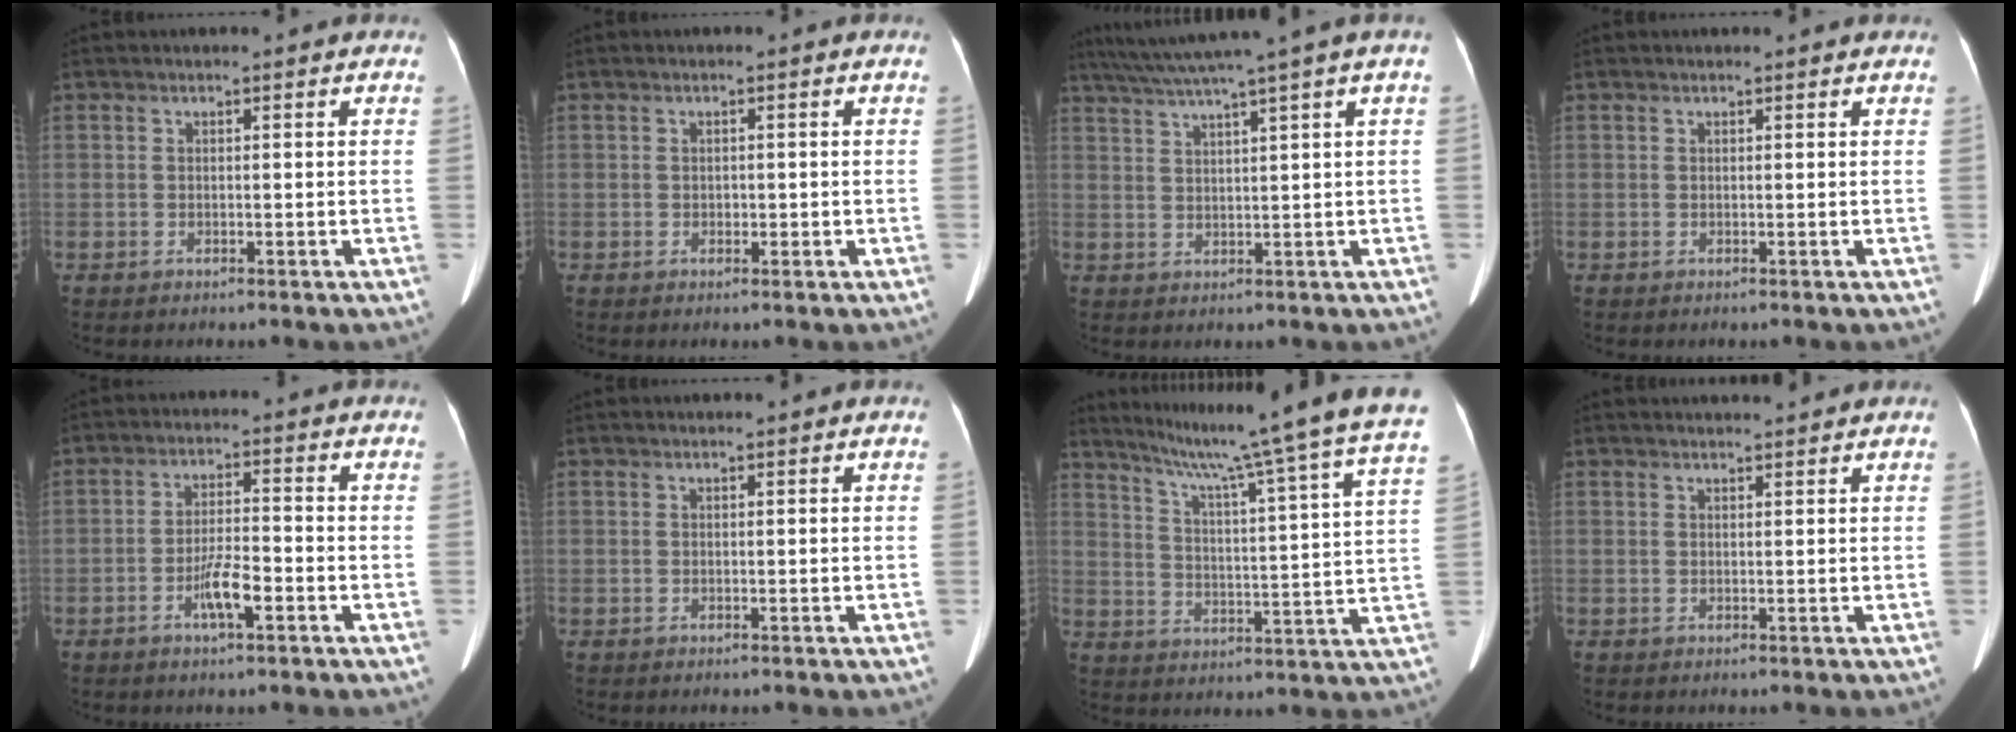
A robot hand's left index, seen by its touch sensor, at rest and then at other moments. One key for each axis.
{"total": 1.1, "fx": -0.3, "fy": 0.8, "fz": 0.7, "tx": -0.014, "ty": 0.000, "tz": -0.001}
{"total": 9.1, "fx": 6.8, "fy": -2.4, "fz": 5.6, "tx": -0.091, "ty": 0.021, "tz": 0.102}
{"total": 0.8, "fx": 0.7, "fy": 0.1, "fz": 0.2, "tx": -0.009, "ty": 0.002, "tz": 0.003}
{"total": 5.3, "fx": -2.5, "fy": 0.9, "fz": 4.6, "tx": -0.094, "ty": -0.001, "tz": -0.045}
{"total": 0.0}
{"total": 26.0, "fx": 22.0, "fy": -2.0, "fz": 13.5, "tx": -0.212, "ty": -0.063, "tz": 0.286}
{"total": 2.4, "fx": 2.4, "fy": -0.1, "fz": 0.6, "tx": -0.008, "ty": 0.015, "tz": 0.036}